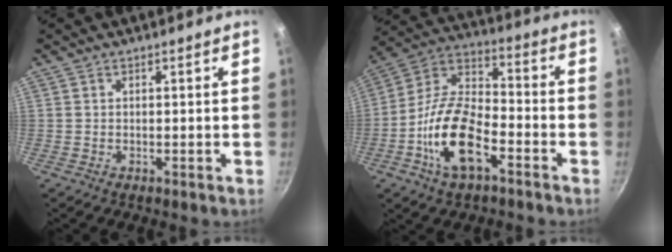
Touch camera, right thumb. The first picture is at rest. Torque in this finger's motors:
{"motor_torque": [0.23, 0.80, 1.72, -1.06, 0.16]}